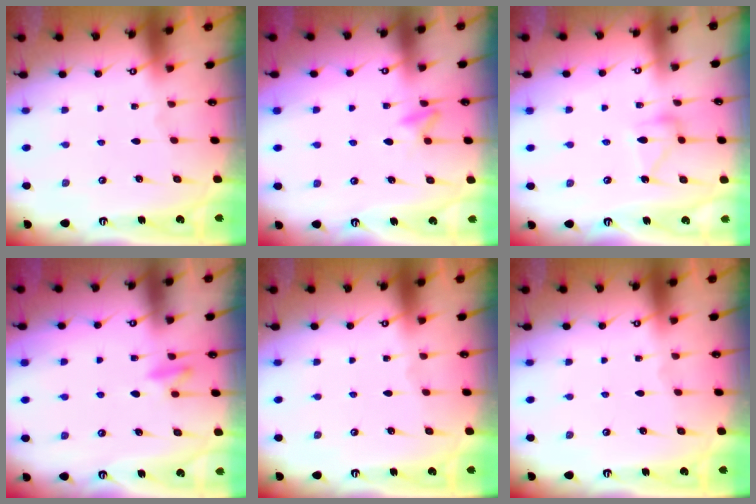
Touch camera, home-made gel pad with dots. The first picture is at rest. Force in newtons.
{"total": 6.7, "press": 6.6, "slide": 1.2}
{"total": 11.1, "press": 11.1, "slide": 0.6}
{"total": 7.7, "press": 7.6, "slide": 1.1}
{"total": 0.0}
{"total": 0.0}